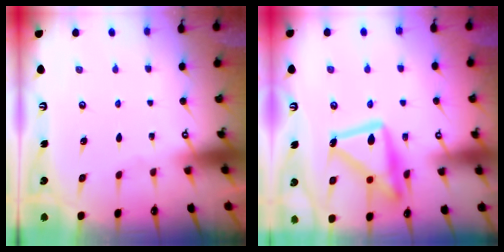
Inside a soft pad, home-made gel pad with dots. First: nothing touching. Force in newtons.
{"total": 19.2, "press": 19.1, "slide": 1.3}